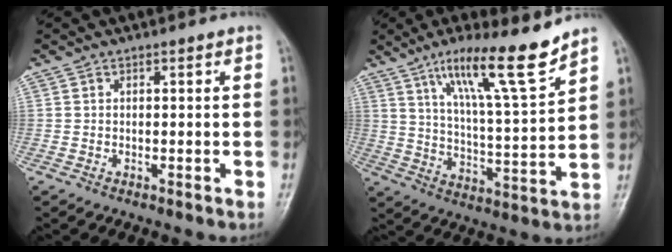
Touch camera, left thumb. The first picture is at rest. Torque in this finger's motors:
{"motor_torque": [0.40, 0.29, 1.44, -1.33, 0.13]}